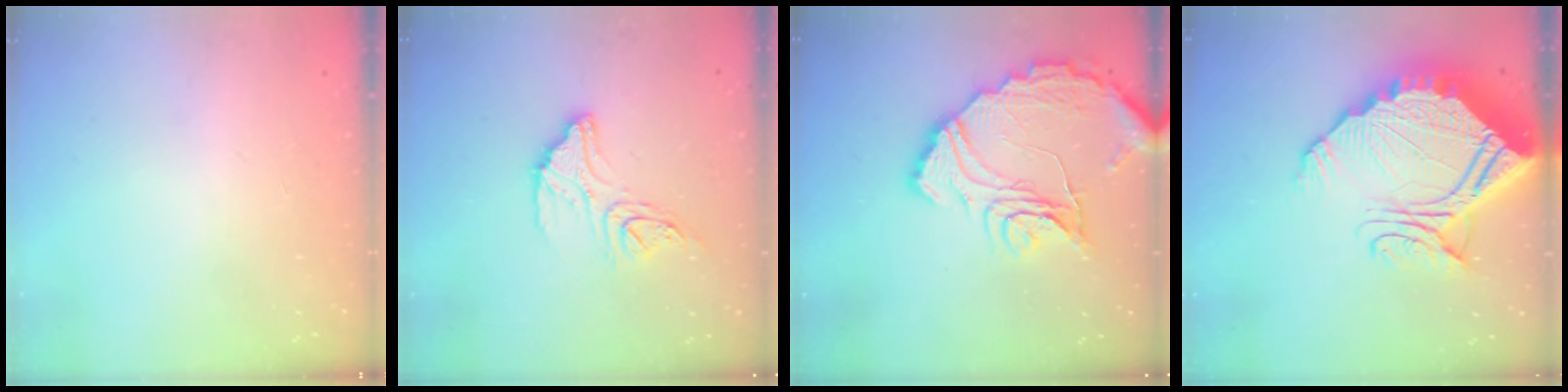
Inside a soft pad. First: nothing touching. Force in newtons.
{"total": 13.1, "press": 13.1, "slide": 1.1}
{"total": 16.6, "press": 16.6, "slide": 1.0}
{"total": 25.8, "press": 25.7, "slide": 2.2}